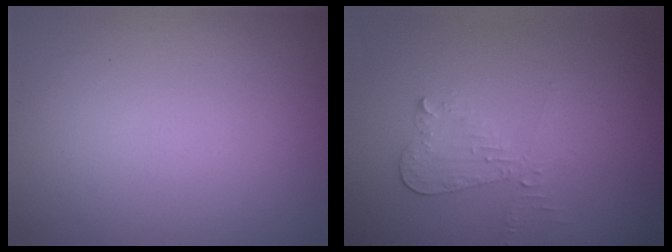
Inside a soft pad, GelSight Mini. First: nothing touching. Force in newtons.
{"total": 2.1, "press": 2.0, "slide": 0.5}